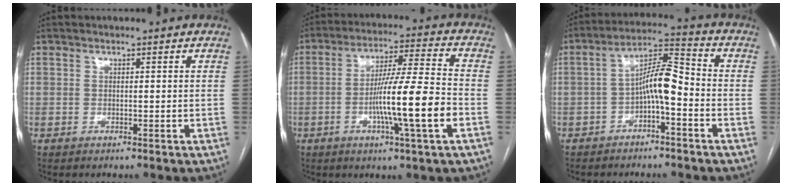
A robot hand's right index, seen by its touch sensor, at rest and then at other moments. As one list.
[{"total": 13.5, "force": [-3.8, -0.5, 13.0], "torque": [-0.225, -0.004, -0.068]}, {"total": 7.7, "force": [-2.1, 1.6, 7.2], "torque": [-0.129, 0.028, -0.038]}]